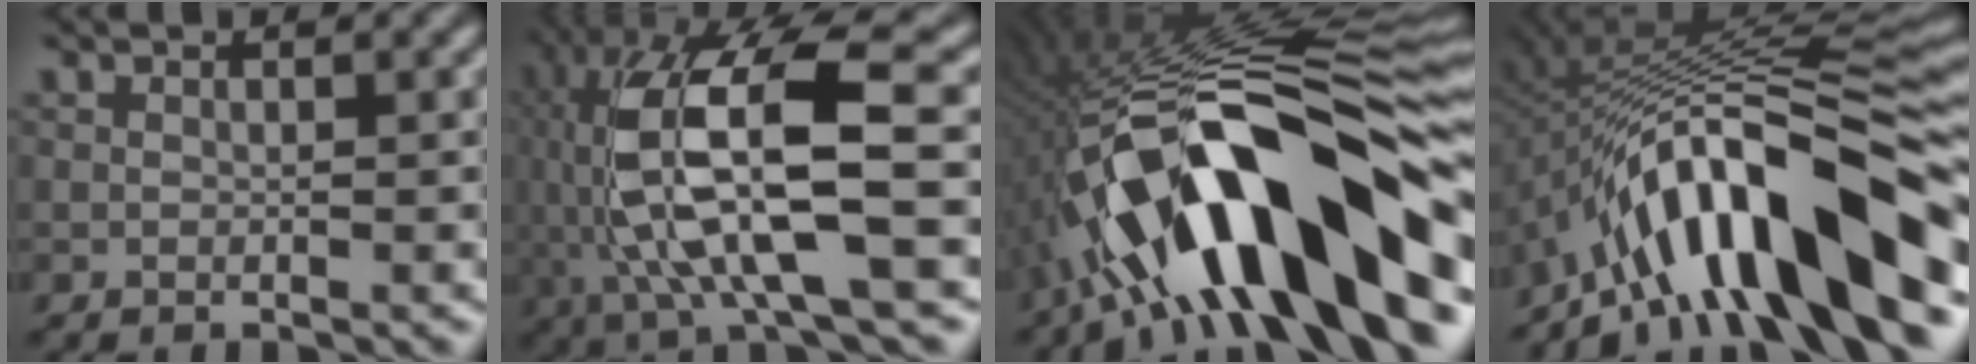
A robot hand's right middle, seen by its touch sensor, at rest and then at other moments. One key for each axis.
{"total": 13.2, "fx": 0.1, "fy": 4.6, "fz": 12.4, "tx": -0.259, "ty": -0.007, "tz": 0.011}
{"total": 16.3, "fx": -6.2, "fy": 5.3, "fz": 14.2, "tx": -0.211, "ty": 0.035, "tz": -0.099}
{"total": 13.8, "fx": -7.0, "fy": 3.9, "fz": 11.2, "tx": -0.163, "ty": 0.030, "tz": -0.106}